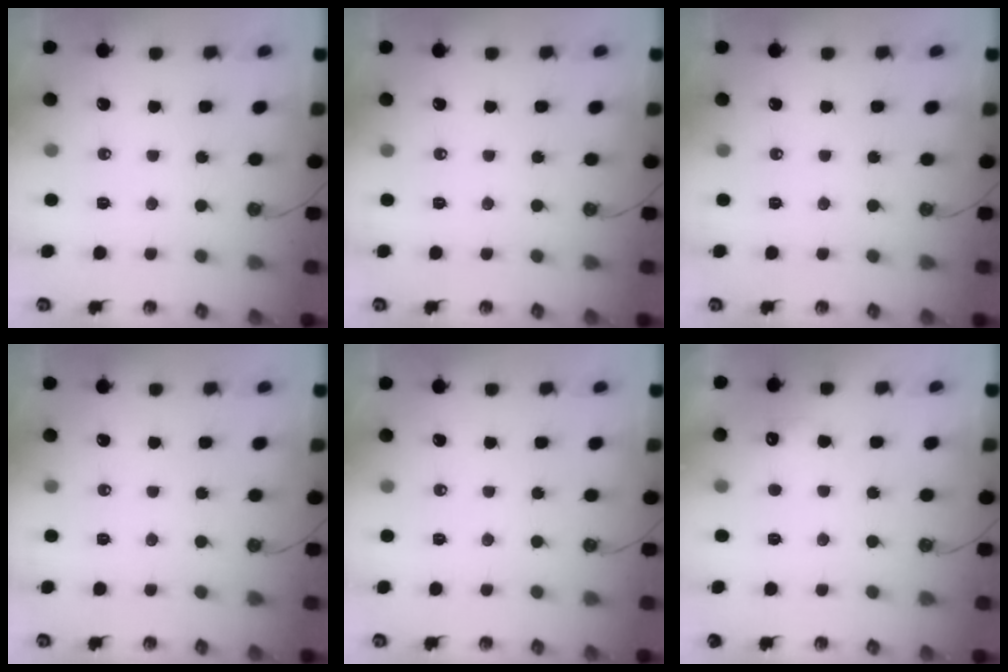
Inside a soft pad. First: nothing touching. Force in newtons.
{"total": 0.0}
{"total": 0.0}
{"total": 0.0}
{"total": 0.0}
{"total": 3.9, "press": 3.7, "slide": 1.1}